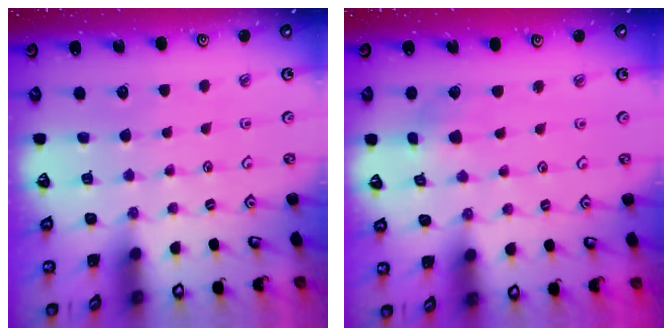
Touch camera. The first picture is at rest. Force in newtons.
{"total": 2.9, "press": 2.8, "slide": 0.7}